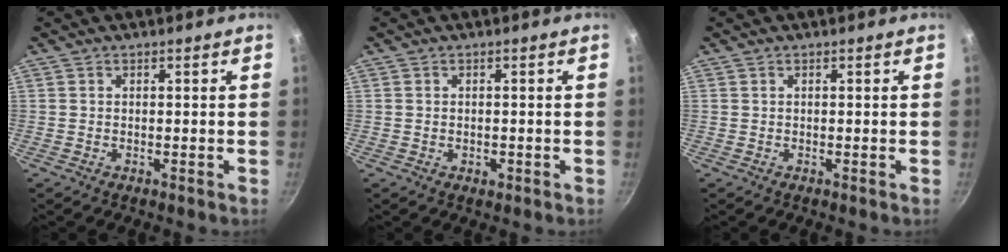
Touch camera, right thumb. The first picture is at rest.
{"total": 1.3, "force": [-0.4, 1.0, 0.7], "torque": [-0.004, 0.005, -0.003]}
{"total": 0.0}